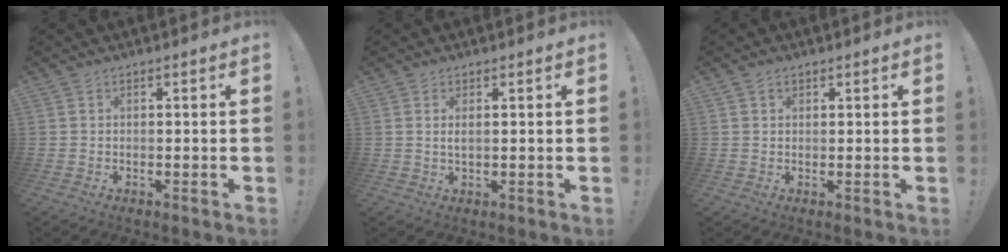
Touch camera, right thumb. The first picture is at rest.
{"total": 1.7, "force": [0.4, 0.2, 1.6], "torque": [-0.026, -0.004, 0.005]}
{"total": 1.4, "force": [0.9, 1.0, 0.3], "torque": [-0.003, 0.001, 0.016]}